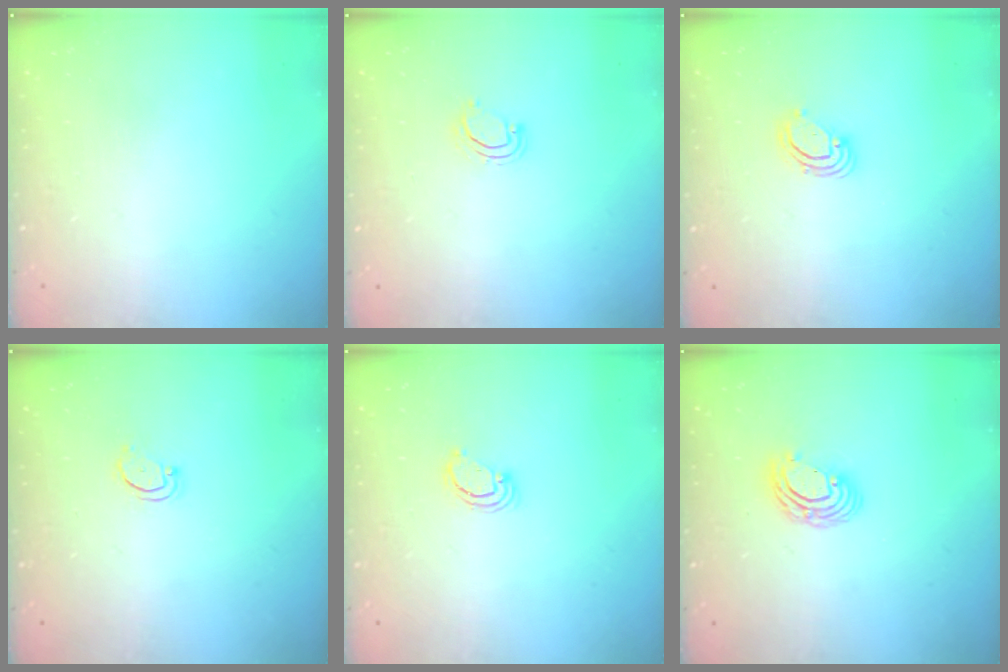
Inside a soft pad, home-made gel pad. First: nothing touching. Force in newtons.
{"total": 2.2, "press": 2.2, "slide": 0.1}
{"total": 3.6, "press": 3.6, "slide": 0.3}
{"total": 3.0, "press": 3.0, "slide": 0.2}
{"total": 2.6, "press": 2.6, "slide": 0.3}
{"total": 7.3, "press": 7.1, "slide": 1.3}